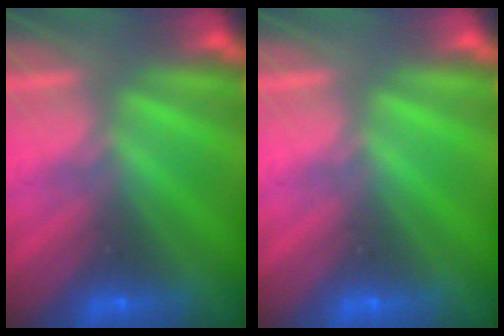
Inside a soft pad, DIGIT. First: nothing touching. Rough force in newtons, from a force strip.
{"total": 0.0}